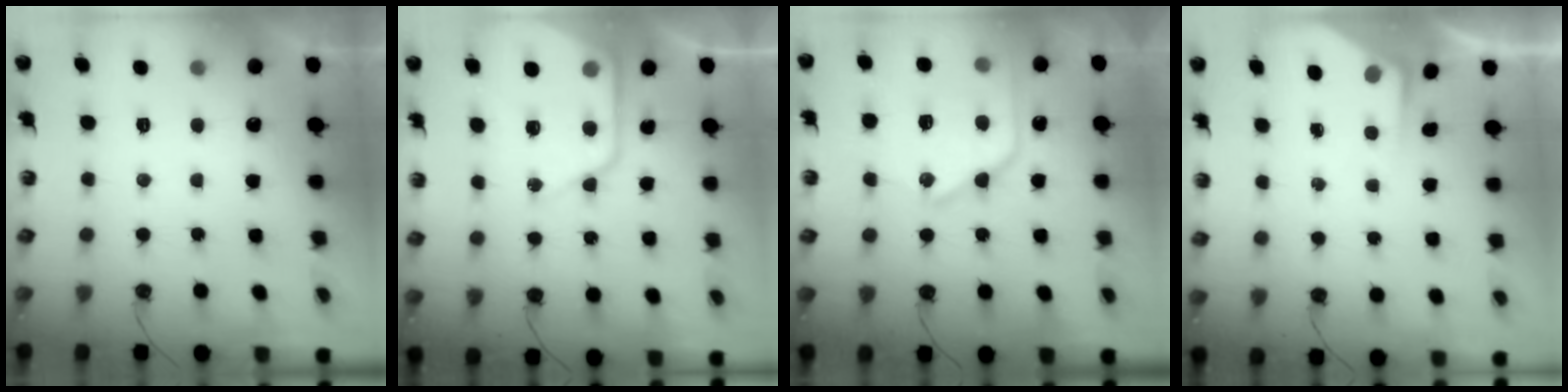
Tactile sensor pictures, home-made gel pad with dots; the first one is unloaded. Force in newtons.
{"total": 14.9, "press": 14.8, "slide": 1.5}
{"total": 20.0, "press": 19.9, "slide": 1.7}
{"total": 2.5, "press": 2.5, "slide": 0.4}